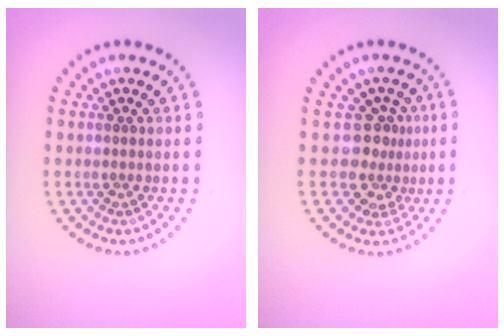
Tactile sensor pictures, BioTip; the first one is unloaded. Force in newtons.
{"total": 2.8, "press": 2.0, "slide": 1.9}